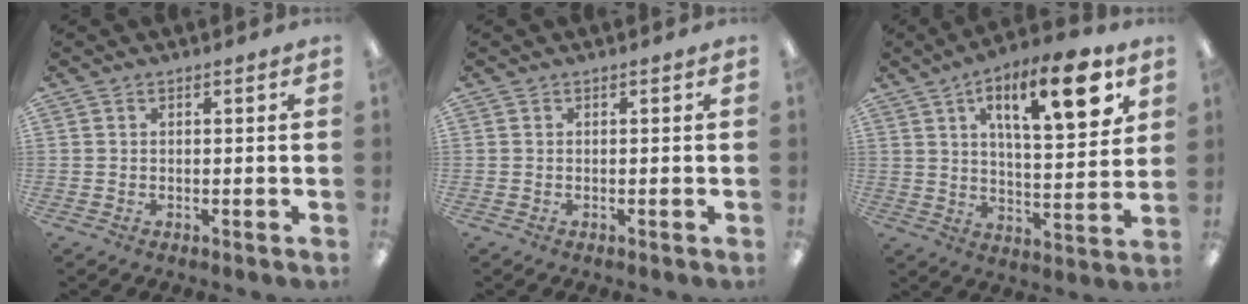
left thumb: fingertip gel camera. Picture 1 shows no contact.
{"total": 0.0}
{"total": 17.6, "force": [8.8, 6.1, 14.0], "torque": [-0.196, -0.033, 0.131]}